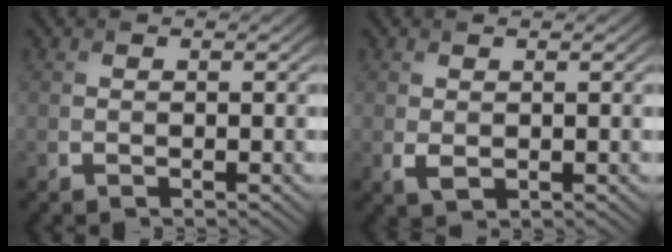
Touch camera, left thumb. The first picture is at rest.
{"total": 1.5, "force": [0.1, 1.0, 1.1], "torque": [-0.027, -0.005, 0.007]}